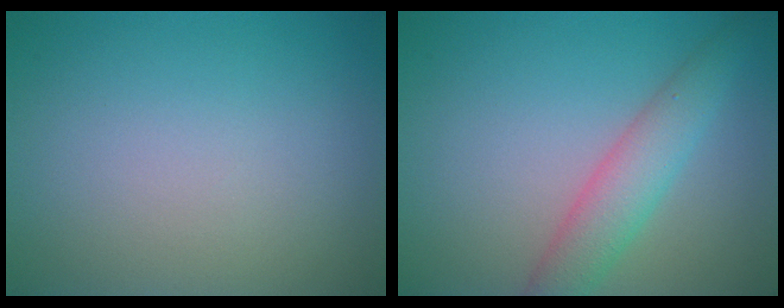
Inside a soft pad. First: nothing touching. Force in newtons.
{"total": 3.7, "press": 3.7, "slide": 0.3}